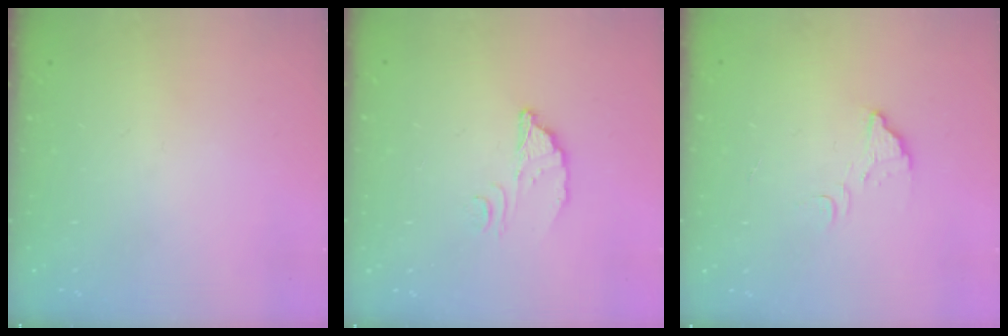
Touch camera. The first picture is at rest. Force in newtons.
{"total": 3.5, "press": 3.5, "slide": 0.2}
{"total": 5.0, "press": 4.9, "slide": 0.3}